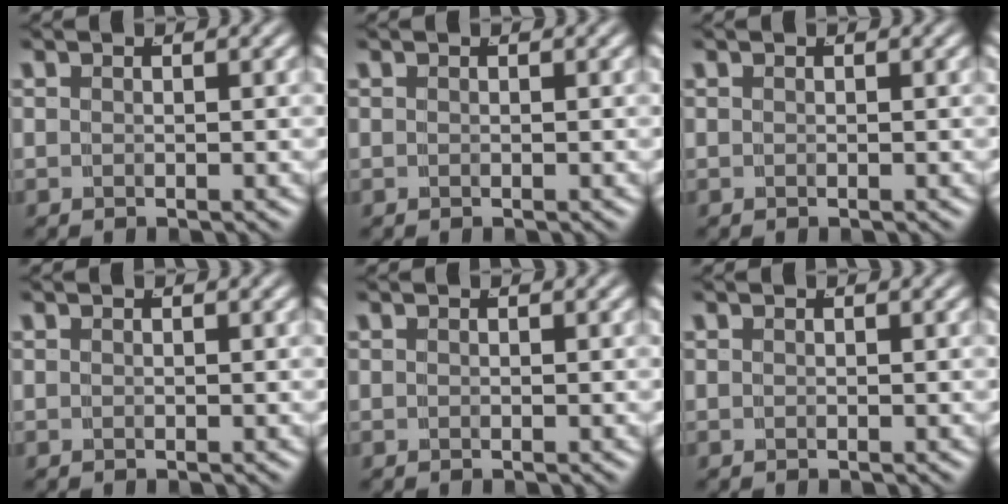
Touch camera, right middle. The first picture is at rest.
{"total": 0.0}
{"total": 0.0}
{"total": 0.0}
{"total": 0.0}
{"total": 0.0}